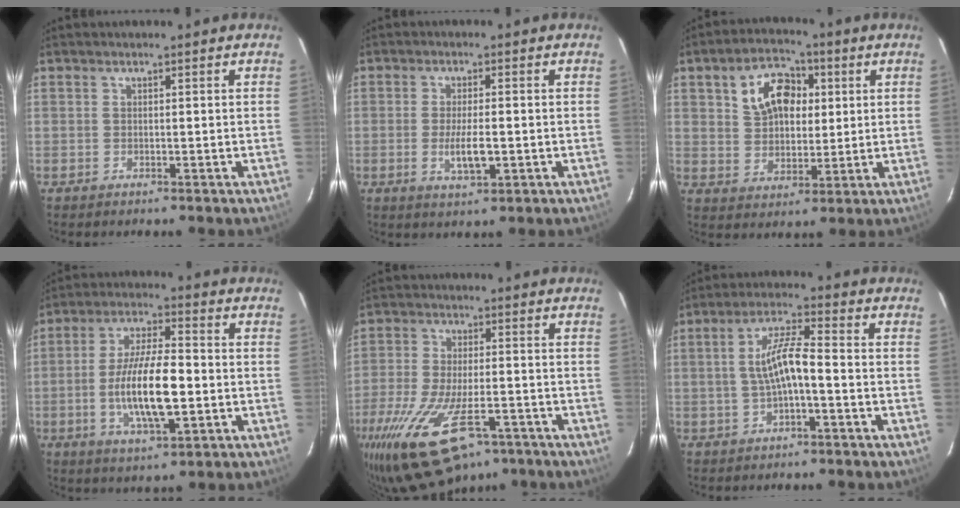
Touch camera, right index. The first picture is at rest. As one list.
[{"total": 5.4, "force": [-1.2, 1.6, 5.0], "torque": [-0.096, -0.009, -0.018]}, {"total": 10.7, "force": [3.4, 7.4, 6.9], "torque": [-0.132, 0.030, 0.064]}, {"total": 13.5, "force": [-2.6, 4.0, 12.6], "torque": [-0.246, -0.006, -0.044]}, {"total": 19.7, "force": [-11.7, 8.5, 13.5], "torque": [-0.276, -0.044, -0.191]}, {"total": 7.2, "force": [-1.3, 1.4, 6.9], "torque": [-0.137, 0.012, -0.021]}]